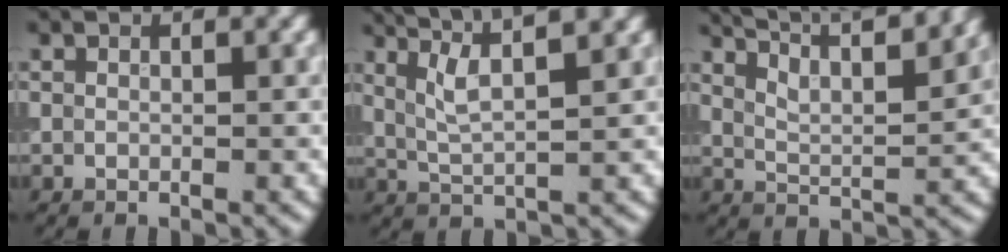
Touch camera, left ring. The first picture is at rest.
{"total": 4.7, "force": [2.8, 0.8, 3.7], "torque": [-0.072, 0.009, 0.049]}
{"total": 12.6, "force": [9.5, 3.9, 7.3], "torque": [-0.103, 0.036, 0.107]}